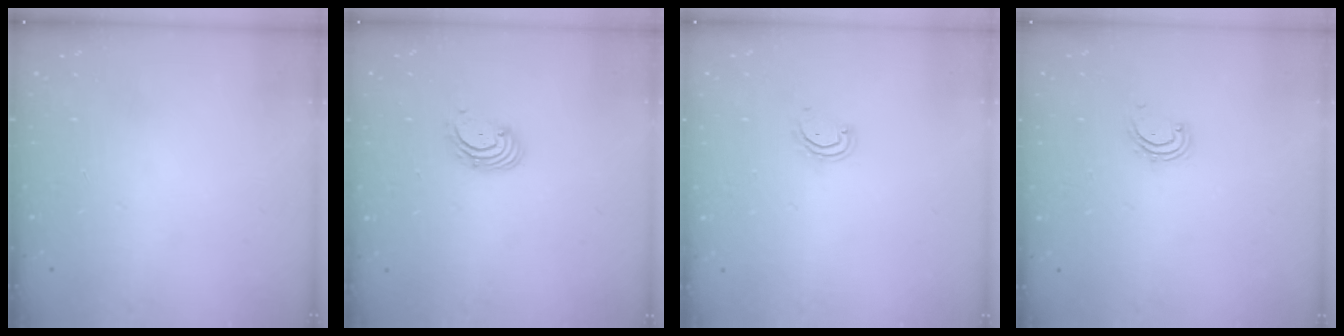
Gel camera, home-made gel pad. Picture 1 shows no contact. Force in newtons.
{"total": 2.9, "press": 2.9, "slide": 0.3}
{"total": 2.9, "press": 2.9, "slide": 0.3}
{"total": 2.6, "press": 2.6, "slide": 0.3}